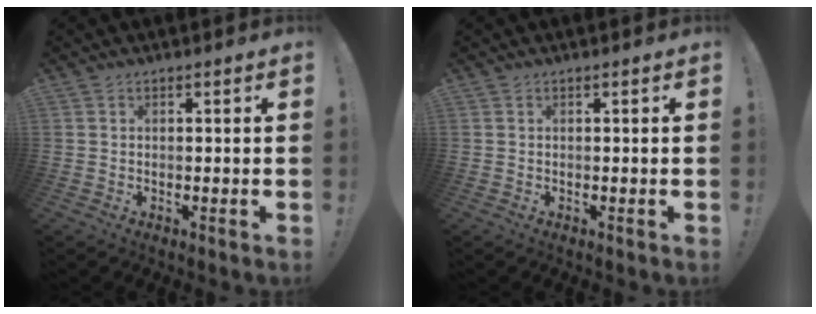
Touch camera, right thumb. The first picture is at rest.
{"total": 0.0}